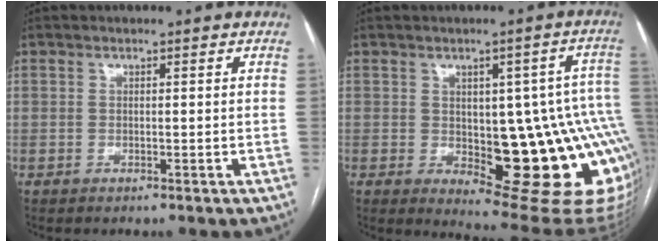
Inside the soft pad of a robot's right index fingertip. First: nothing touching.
{"total": 19.9, "force": [-3.2, 6.8, 18.5], "torque": [-0.134, 0.018, -0.017]}